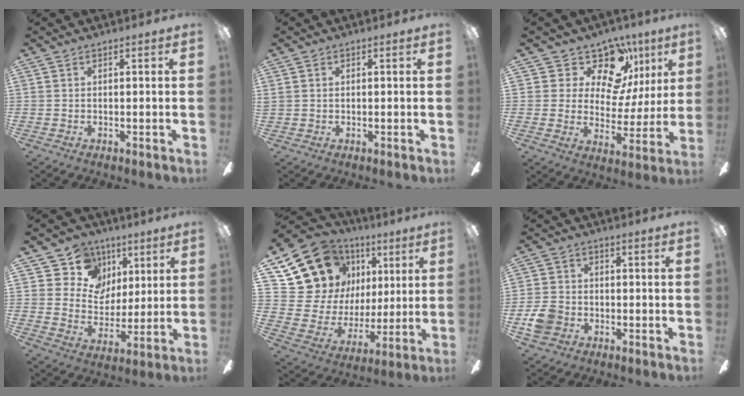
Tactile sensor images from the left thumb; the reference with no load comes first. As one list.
[{"total": 0.0}, {"total": 13.8, "force": [8.8, 8.7, 6.2], "torque": [-0.099, -0.050, 0.161]}, {"total": 12.2, "force": [6.4, 10.2, 2.2], "torque": [-0.048, -0.041, 0.127]}, {"total": 17.8, "force": [8.9, 14.4, 5.4], "torque": [-0.106, -0.052, 0.193]}, {"total": 6.5, "force": [-2.6, 5.2, 2.9], "torque": [-0.073, 0.019, -0.050]}]